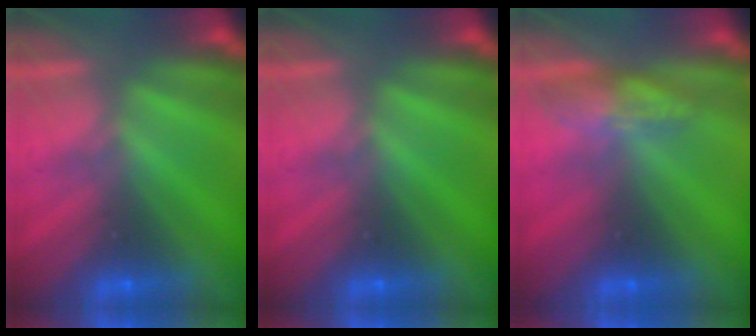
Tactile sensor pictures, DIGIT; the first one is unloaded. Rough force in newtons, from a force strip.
{"total": 0.0}
{"total": 2.4}